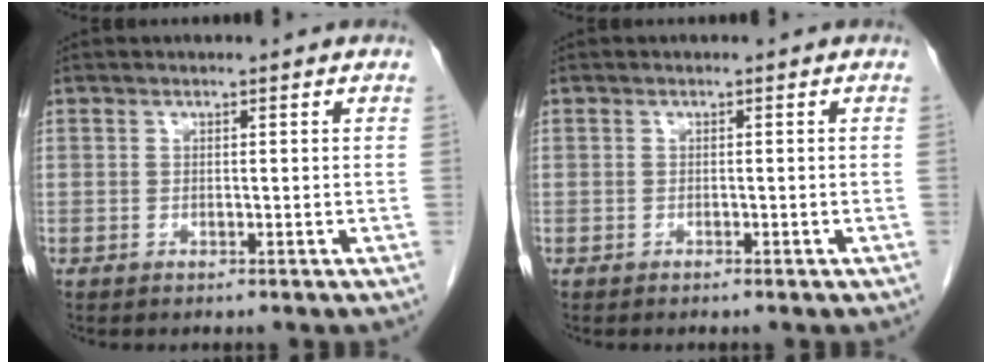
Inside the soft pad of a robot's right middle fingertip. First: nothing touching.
{"total": 0.5, "force": [-0.4, 0.1, 0.4], "torque": [-0.012, 0.000, -0.003]}